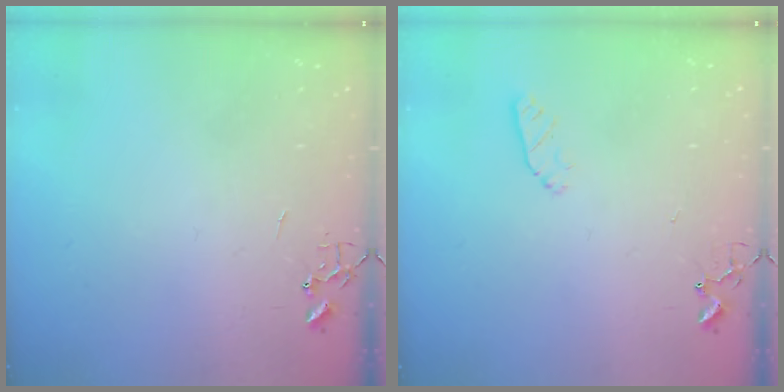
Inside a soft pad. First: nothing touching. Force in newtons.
{"total": 4.3, "press": 4.3, "slide": 0.5}